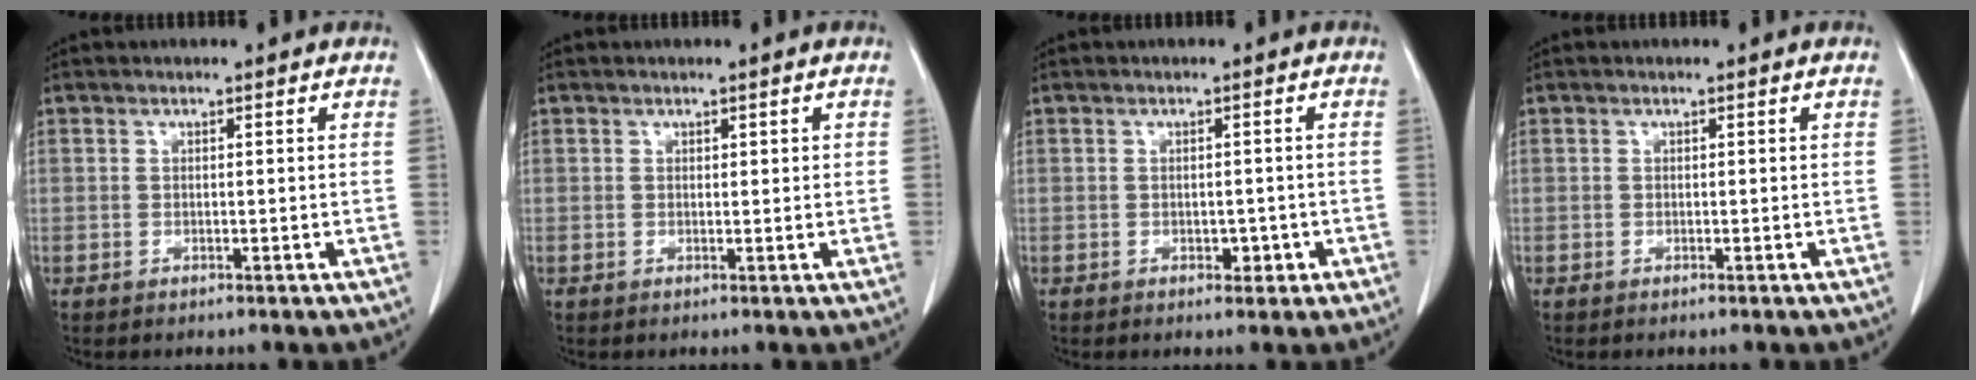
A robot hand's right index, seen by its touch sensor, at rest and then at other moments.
{"total": 1.1, "force": [0.4, 0.5, 0.9], "torque": [-0.011, 0.003, 0.007]}
{"total": 1.9, "force": [-0.7, 1.3, 1.1], "torque": [-0.012, 0.003, -0.004]}
{"total": 0.0}